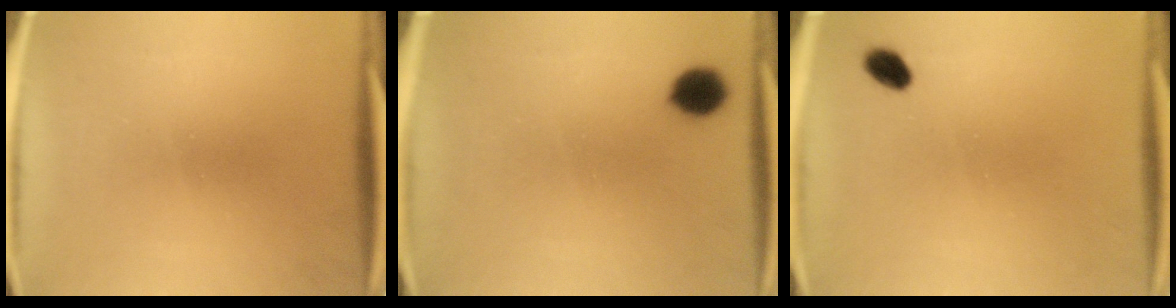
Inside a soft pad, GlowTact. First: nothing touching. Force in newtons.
{"total": 6.2}
{"total": 2.8}